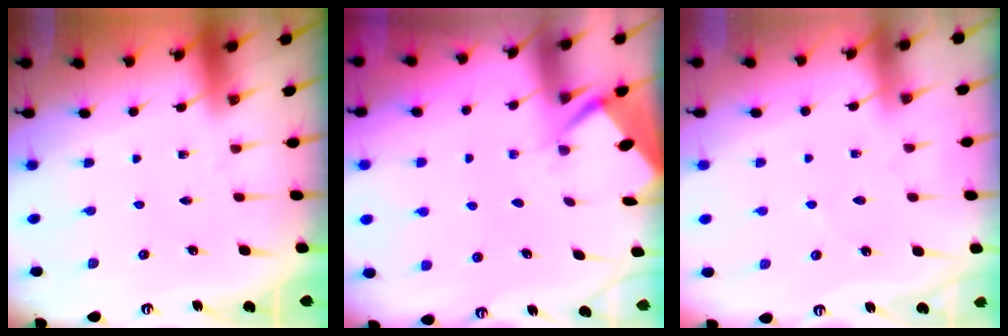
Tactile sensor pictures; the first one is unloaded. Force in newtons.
{"total": 2.6, "press": 2.6, "slide": 0.4}
{"total": 2.6, "press": 2.6, "slide": 0.4}